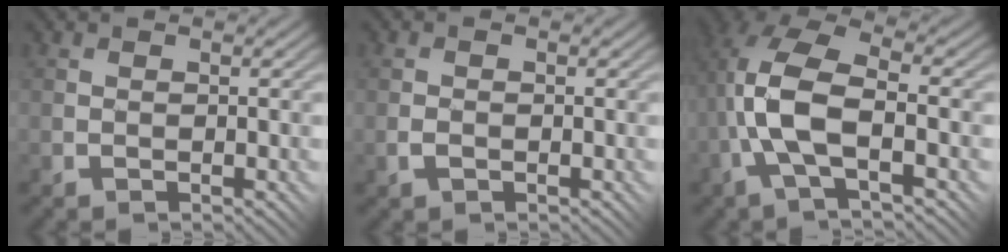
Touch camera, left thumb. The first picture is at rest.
{"total": 1.3, "force": [-0.5, 1.0, 0.8], "torque": [-0.016, 0.000, -0.009]}
{"total": 9.1, "force": [-1.7, 4.0, 8.0], "torque": [-0.181, 0.018, -0.043]}